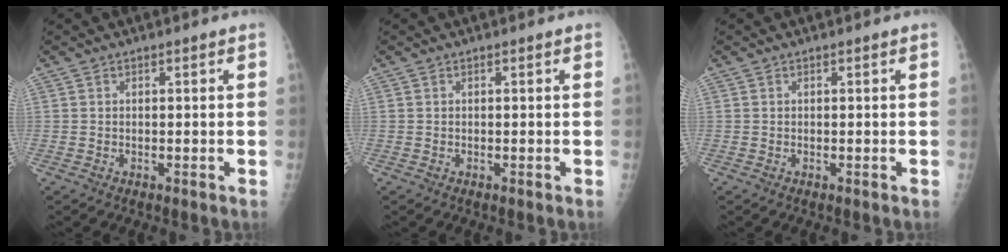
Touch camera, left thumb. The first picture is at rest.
{"total": 0.0}
{"total": 0.0}